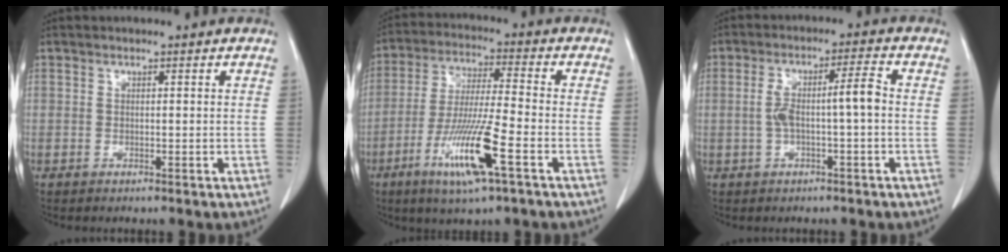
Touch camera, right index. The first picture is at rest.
{"total": 12.8, "force": [-5.5, 0.4, 11.6], "torque": [-0.228, -0.023, -0.104]}
{"total": 6.1, "force": [-0.5, 0.8, 6.0], "torque": [-0.117, 0.025, -0.005]}